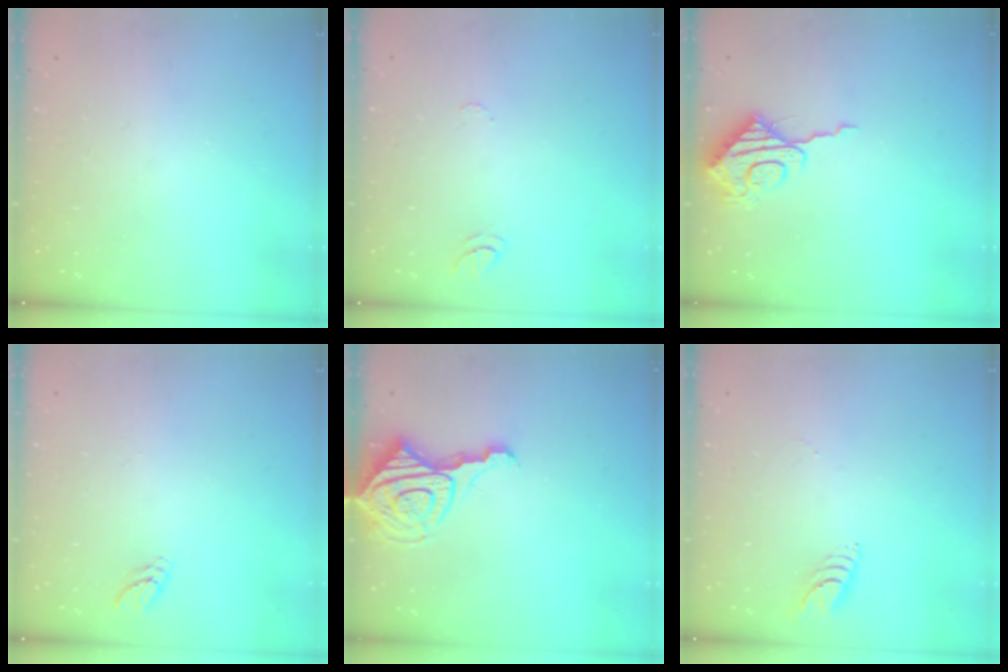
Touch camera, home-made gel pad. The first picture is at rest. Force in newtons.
{"total": 5.8, "press": 5.8, "slide": 0.5}
{"total": 9.5, "press": 9.4, "slide": 0.9}
{"total": 4.6, "press": 4.6, "slide": 0.4}
{"total": 12.0, "press": 12.0, "slide": 1.1}
{"total": 5.6, "press": 5.6, "slide": 0.4}